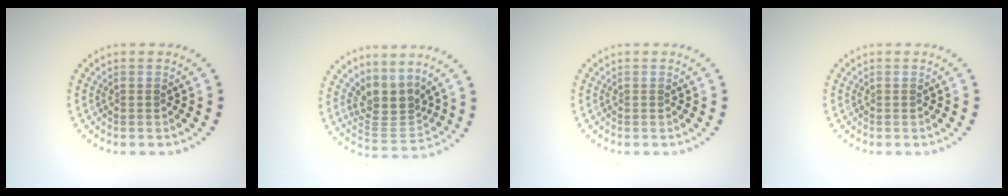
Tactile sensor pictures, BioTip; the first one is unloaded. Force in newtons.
{"total": 3.6, "press": 2.7, "slide": 2.4}
{"total": 0.0}
{"total": 0.0}